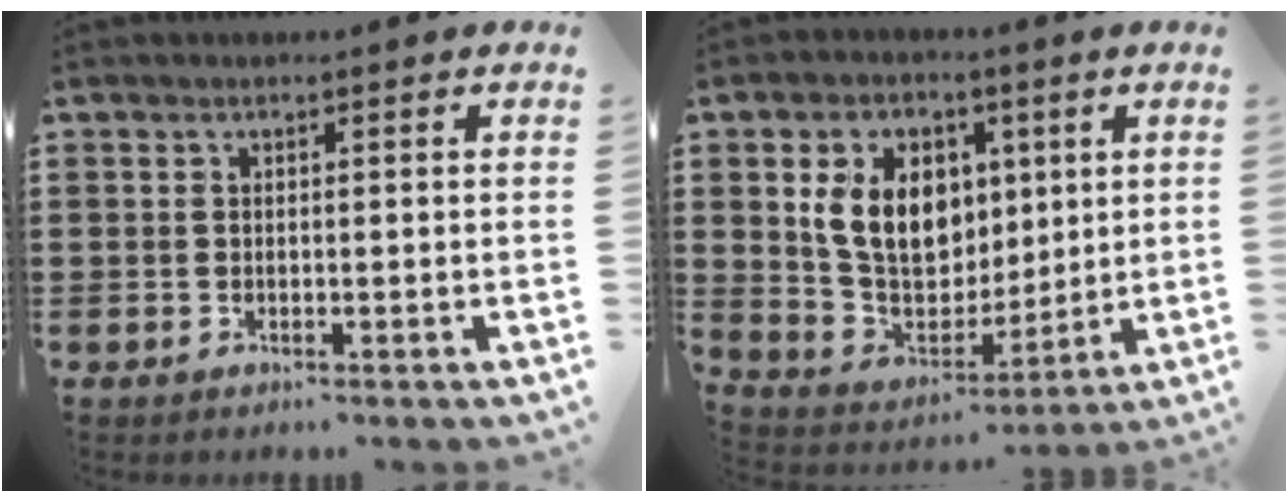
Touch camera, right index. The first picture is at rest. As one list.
[{"total": 11.1, "force": [2.8, 8.3, 6.9], "torque": [-0.156, 0.007, 0.049]}]